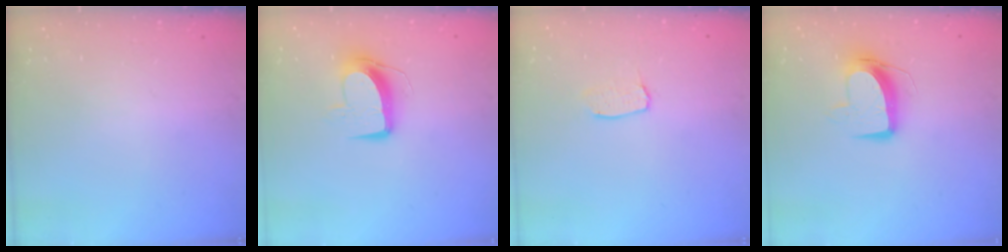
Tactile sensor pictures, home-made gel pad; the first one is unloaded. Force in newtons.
{"total": 9.8, "press": 9.7, "slide": 0.7}
{"total": 4.0, "press": 4.0, "slide": 0.3}
{"total": 10.5, "press": 10.4, "slide": 0.9}